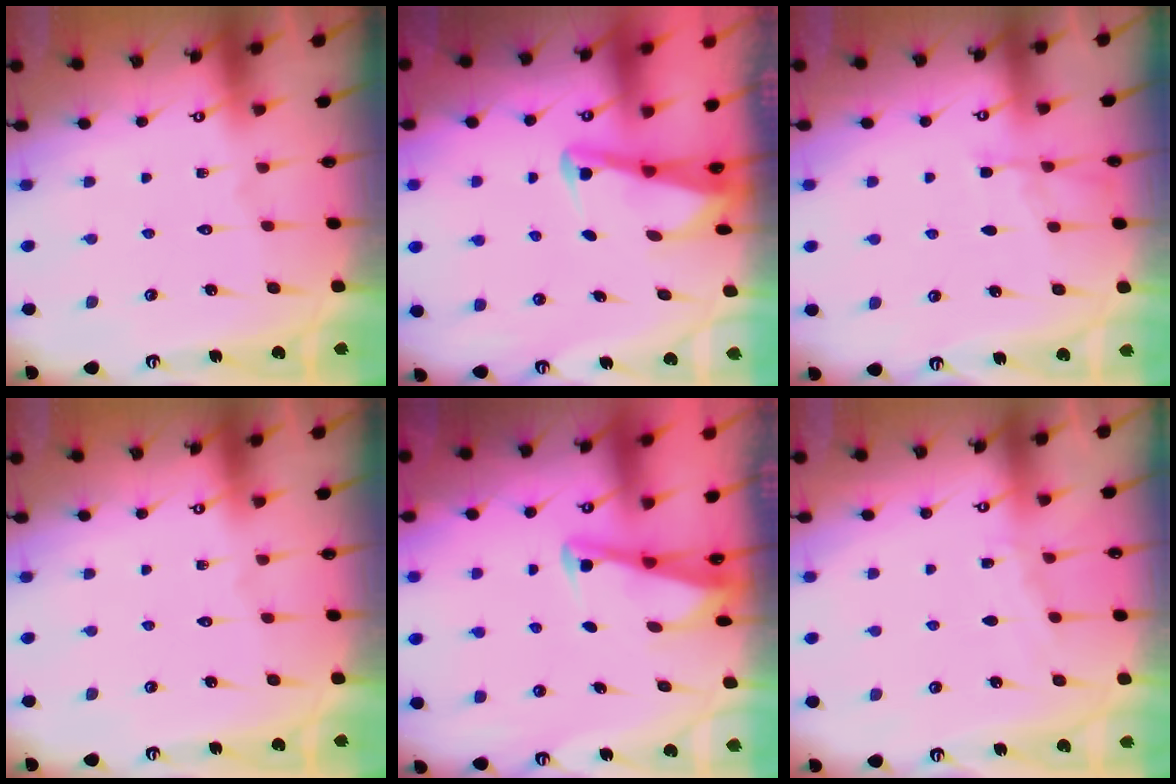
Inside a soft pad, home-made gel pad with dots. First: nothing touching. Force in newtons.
{"total": 3.1, "press": 3.1, "slide": 0.3}
{"total": 5.9, "press": 5.9, "slide": 0.6}
{"total": 0.0}
{"total": 2.8, "press": 2.8, "slide": 0.4}
{"total": 3.4, "press": 3.4, "slide": 0.5}